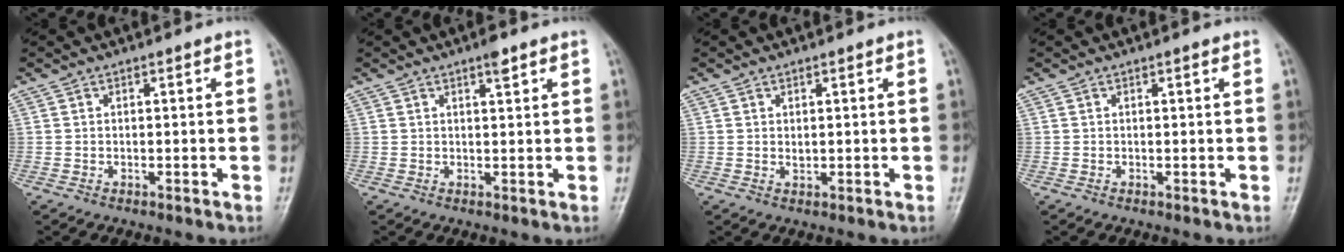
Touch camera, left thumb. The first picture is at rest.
{"total": 2.4, "force": [1.6, 0.5, 1.7], "torque": [-0.023, -0.008, 0.023]}
{"total": 1.1, "force": [0.4, 0.6, 0.8], "torque": [-0.010, -0.005, 0.011]}
{"total": 0.6, "force": [0.3, 0.1, 0.4], "torque": [-0.006, 0.000, 0.003]}